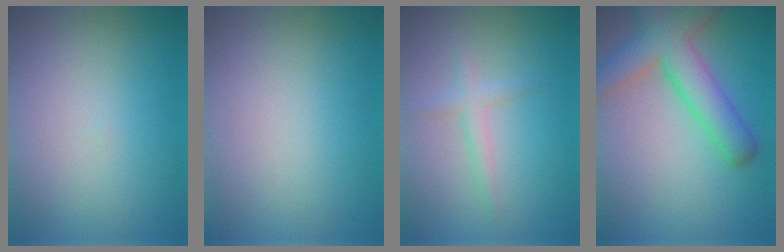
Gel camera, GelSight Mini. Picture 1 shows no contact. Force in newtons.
{"total": 0.0}
{"total": 1.7, "press": 1.7, "slide": 0.1}
{"total": 6.9, "press": 6.9, "slide": 0.3}